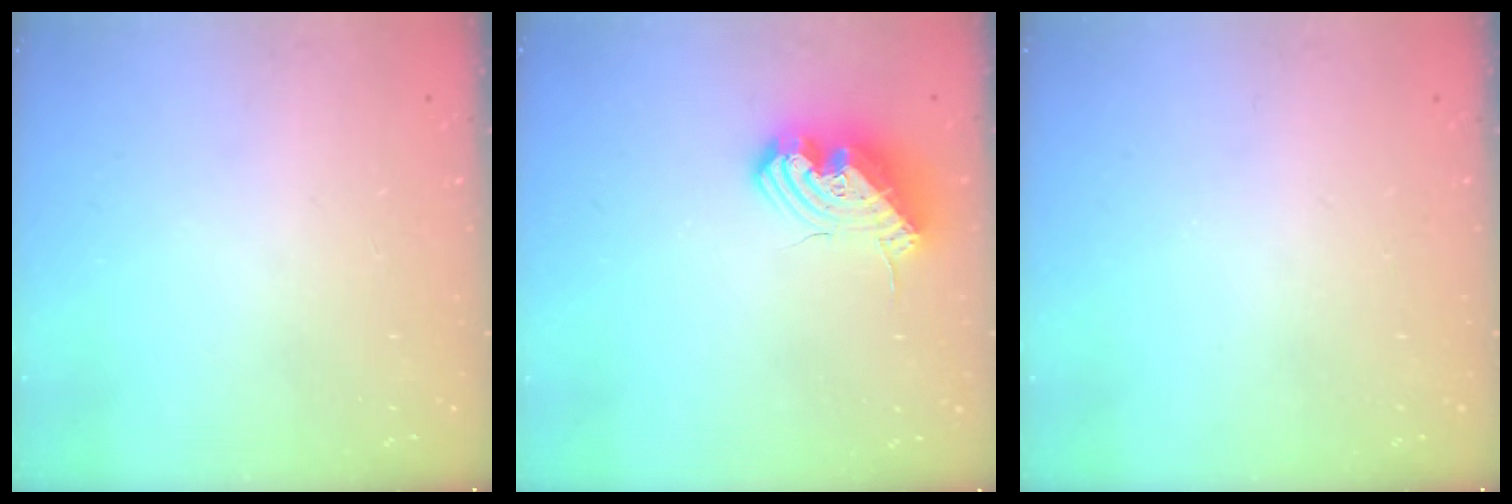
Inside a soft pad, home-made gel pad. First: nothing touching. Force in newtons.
{"total": 14.2, "press": 14.2, "slide": 0.3}
{"total": 0.0}